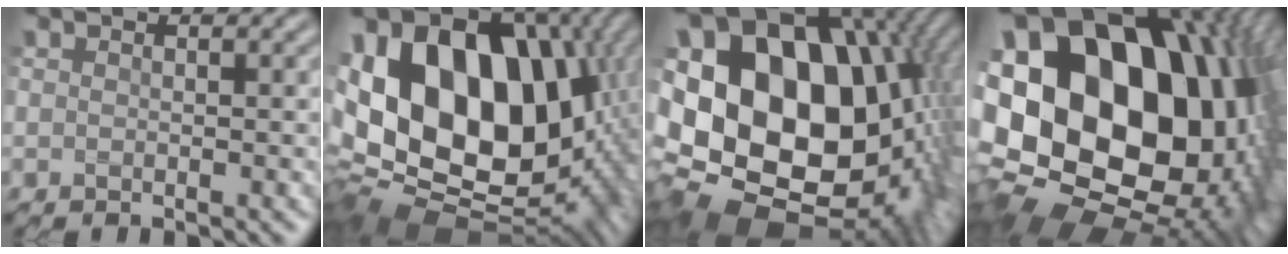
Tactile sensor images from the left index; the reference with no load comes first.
{"total": 19.6, "force": [1.7, 13.4, 14.1], "torque": [-0.258, 0.003, 0.056]}
{"total": 23.6, "force": [2.1, 17.5, 15.6], "torque": [-0.318, 0.005, 0.032]}
{"total": 23.4, "force": [2.2, 17.5, 15.4], "torque": [-0.295, -0.025, 0.043]}